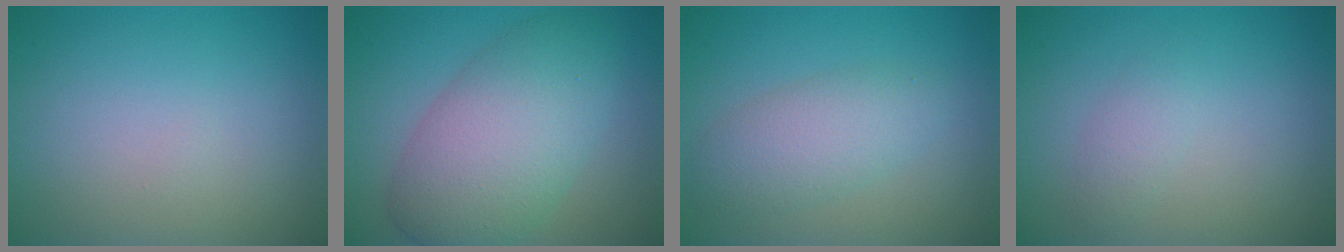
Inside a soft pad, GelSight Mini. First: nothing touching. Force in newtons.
{"total": 8.4, "press": 8.3, "slide": 0.4}
{"total": 3.7, "press": 3.7, "slide": 0.1}
{"total": 1.3, "press": 1.3, "slide": 0.0}